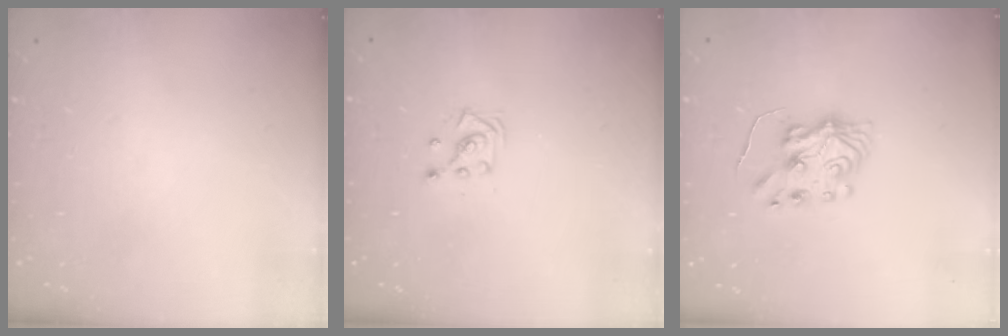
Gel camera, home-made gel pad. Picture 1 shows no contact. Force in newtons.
{"total": 3.3, "press": 3.2, "slide": 0.5}
{"total": 7.3, "press": 7.3, "slide": 0.7}